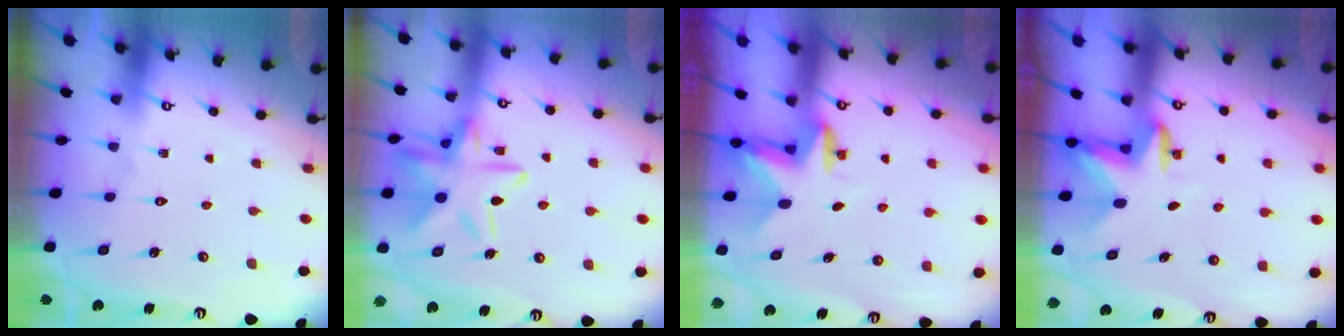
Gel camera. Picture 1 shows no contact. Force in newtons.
{"total": 17.4, "press": 17.3, "slide": 1.2}
{"total": 2.4, "press": 2.4, "slide": 0.4}
{"total": 3.3, "press": 3.2, "slide": 0.7}